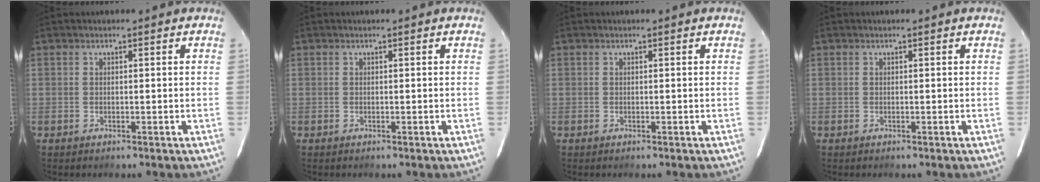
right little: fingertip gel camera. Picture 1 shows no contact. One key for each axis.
{"total": 0.0}
{"total": 0.0}
{"total": 0.0}